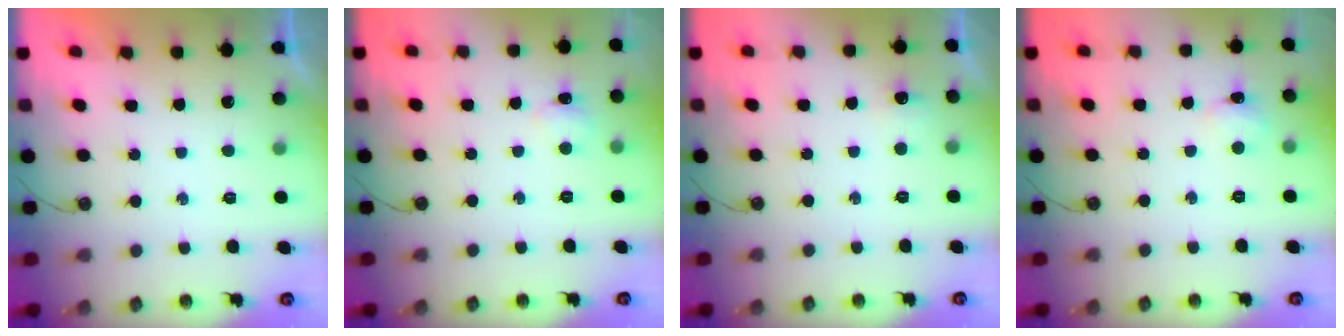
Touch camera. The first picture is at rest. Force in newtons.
{"total": 6.0, "press": 5.9, "slide": 1.0}
{"total": 5.0, "press": 5.0, "slide": 0.6}
{"total": 2.5, "press": 2.4, "slide": 0.5}